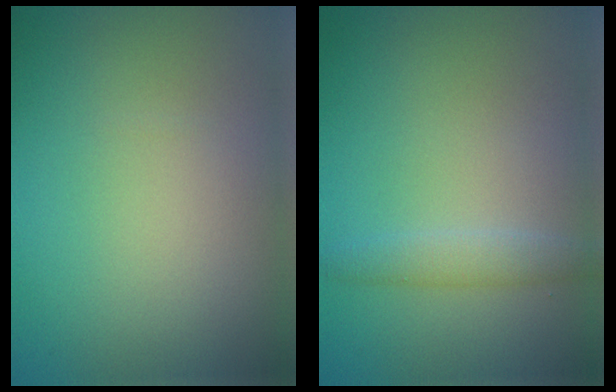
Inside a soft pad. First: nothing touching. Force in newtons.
{"total": 1.9, "press": 1.9, "slide": 0.0}